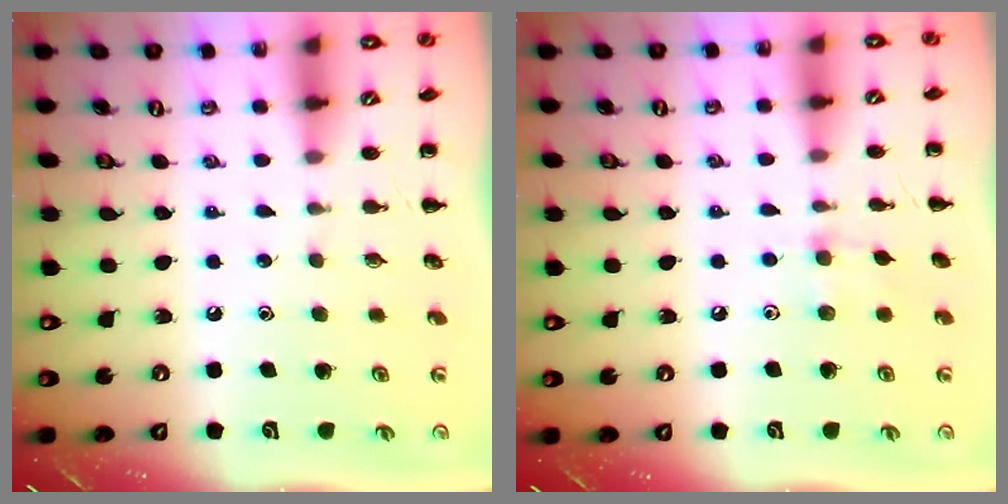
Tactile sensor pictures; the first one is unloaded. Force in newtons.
{"total": 3.7, "press": 3.6, "slide": 1.2}